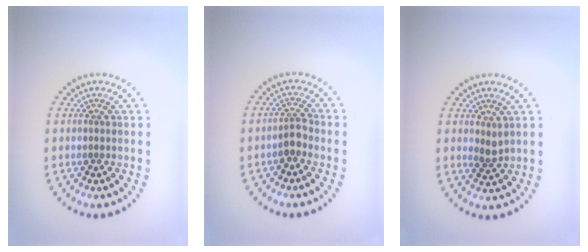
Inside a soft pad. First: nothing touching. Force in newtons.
{"total": 1.6, "press": 1.3, "slide": 0.9}
{"total": 1.3, "press": 1.0, "slide": 0.8}